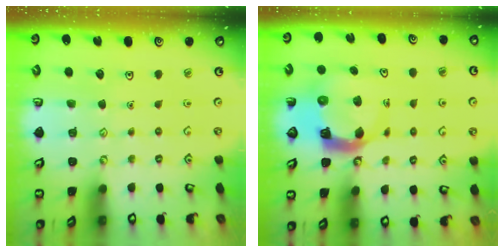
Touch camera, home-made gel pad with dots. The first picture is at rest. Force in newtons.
{"total": 7.1, "press": 7.1, "slide": 1.0}